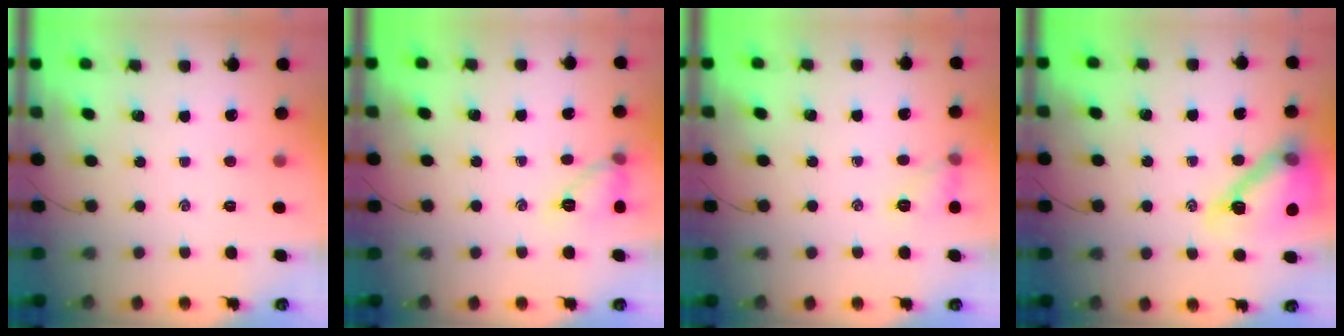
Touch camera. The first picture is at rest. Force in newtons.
{"total": 8.5, "press": 8.4, "slide": 1.4}
{"total": 6.5, "press": 6.5, "slide": 0.8}
{"total": 17.9, "press": 17.7, "slide": 2.6}